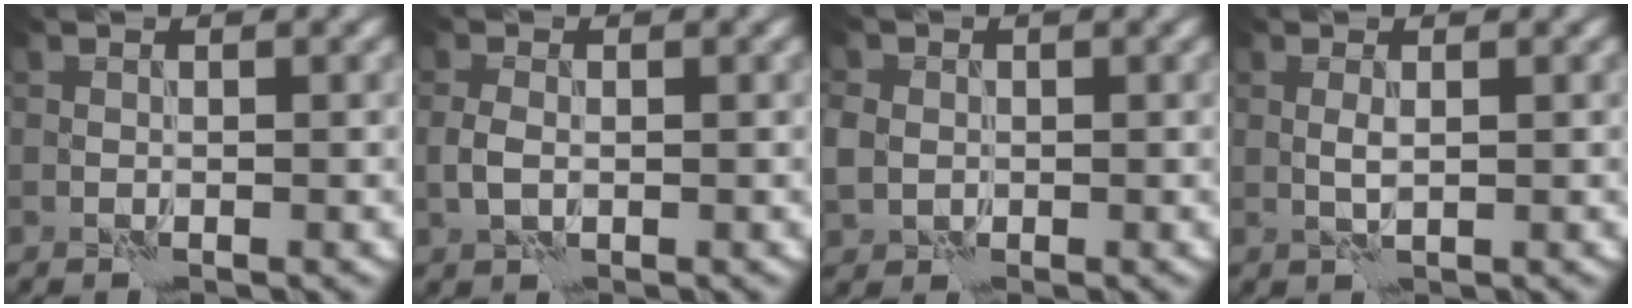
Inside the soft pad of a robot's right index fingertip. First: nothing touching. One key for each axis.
{"total": 1.8, "fx": -0.4, "fy": 1.0, "fz": 1.4, "tx": -0.035, "ty": 0.002, "tz": -0.012}
{"total": 2.7, "fx": -0.1, "fy": 2.5, "fz": 0.9, "tx": -0.028, "ty": 0.000, "tz": -0.004}
{"total": 1.0, "fx": 0.1, "fy": 0.1, "fz": 1.0, "tx": -0.024, "ty": 0.002, "tz": 0.000}